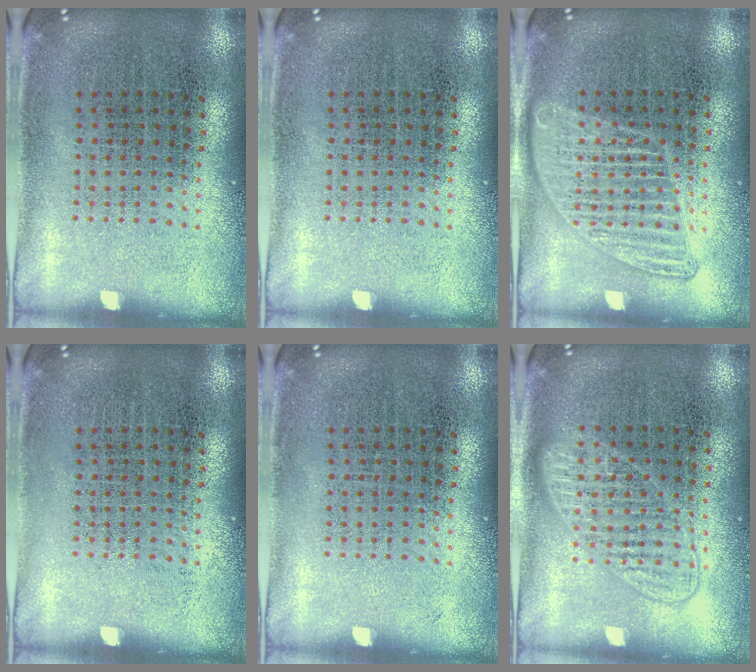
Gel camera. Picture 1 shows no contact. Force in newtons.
{"total": 0.0}
{"total": 1.3, "press": 1.3, "slide": 0.1}
{"total": 0.0}
{"total": 0.0}
{"total": 1.4, "press": 1.4, "slide": 0.3}